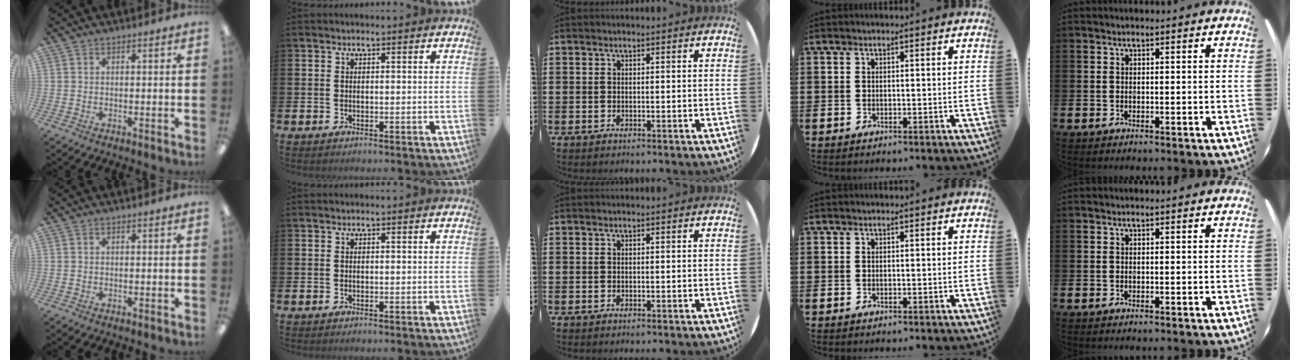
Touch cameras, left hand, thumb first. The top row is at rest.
{}